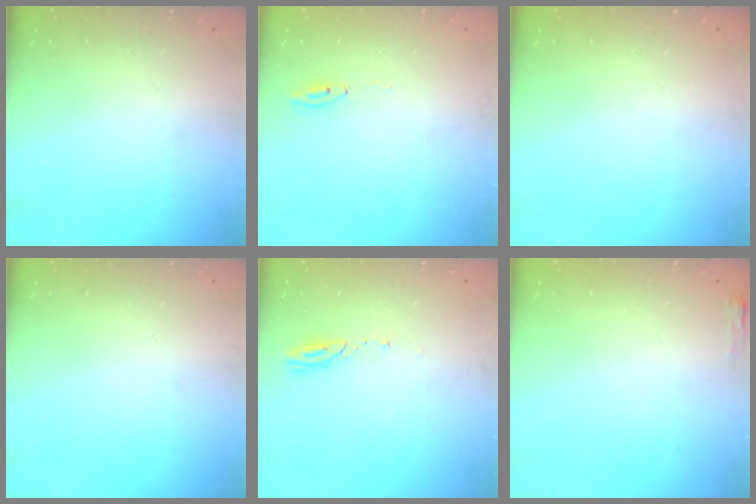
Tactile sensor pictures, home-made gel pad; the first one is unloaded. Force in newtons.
{"total": 4.1, "press": 4.1, "slide": 0.4}
{"total": 3.0, "press": 2.9, "slide": 1.0}
{"total": 0.0}
{"total": 3.1, "press": 3.0, "slide": 0.3}
{"total": 2.7, "press": 2.6, "slide": 0.8}